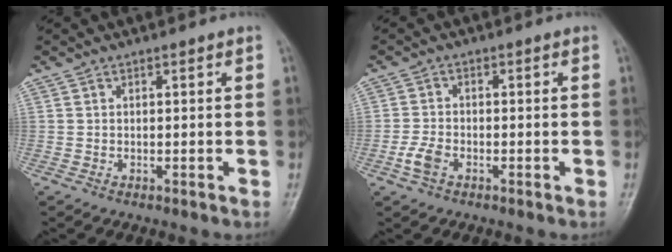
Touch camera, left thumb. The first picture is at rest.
{"total": 3.6, "force": [-1.6, 2.2, 2.3], "torque": [-0.052, 0.006, -0.035]}